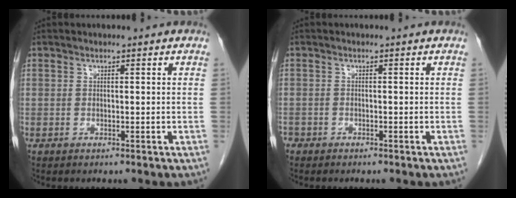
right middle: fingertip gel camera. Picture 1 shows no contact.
{"total": 1.5, "force": [-1.2, 0.8, 0.2], "torque": [-0.009, 0.000, -0.021]}